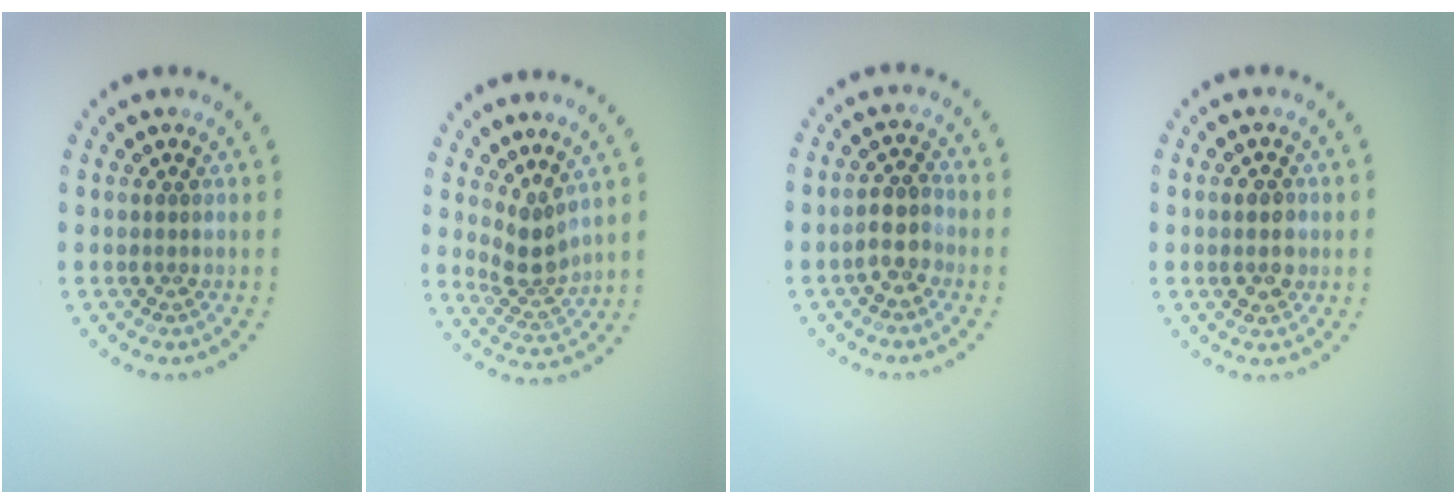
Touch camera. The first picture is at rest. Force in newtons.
{"total": 2.6, "press": 1.8, "slide": 1.8}
{"total": 2.4, "press": 2.1, "slide": 1.2}
{"total": 2.6, "press": 2.6, "slide": 0.0}